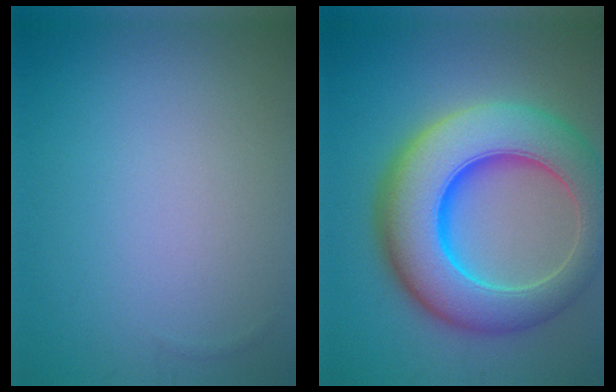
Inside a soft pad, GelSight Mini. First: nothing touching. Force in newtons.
{"total": 12.7, "press": 12.7, "slide": 0.2}